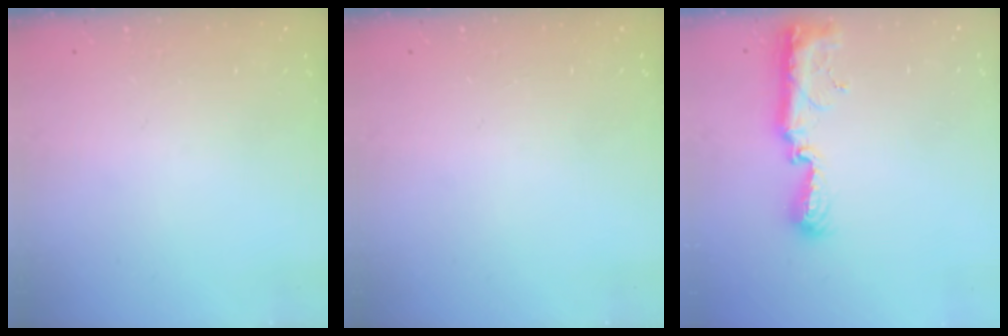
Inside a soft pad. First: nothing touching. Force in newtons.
{"total": 0.0}
{"total": 12.7, "press": 11.4, "slide": 5.6}